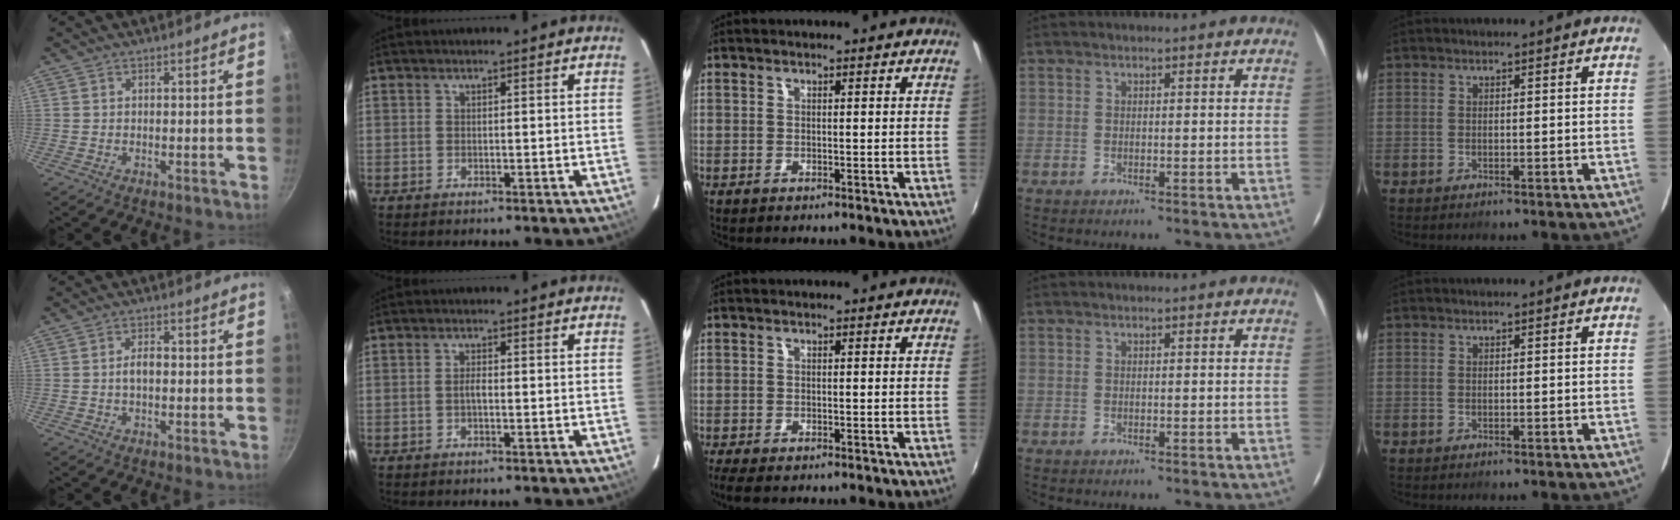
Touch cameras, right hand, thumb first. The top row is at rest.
{"thumb": {"total": 3.1, "force": [-0.2, 1.7, 2.6], "torque": [-0.039, 0.012, -0.005]}, "index": {"total": 1.4, "force": [-0.4, 0.5, 1.3], "torque": [-0.026, 0.004, -0.009]}, "middle": {"total": 3.1, "force": [-2.3, 1.0, 1.9], "torque": [-0.040, -0.017, -0.038]}}